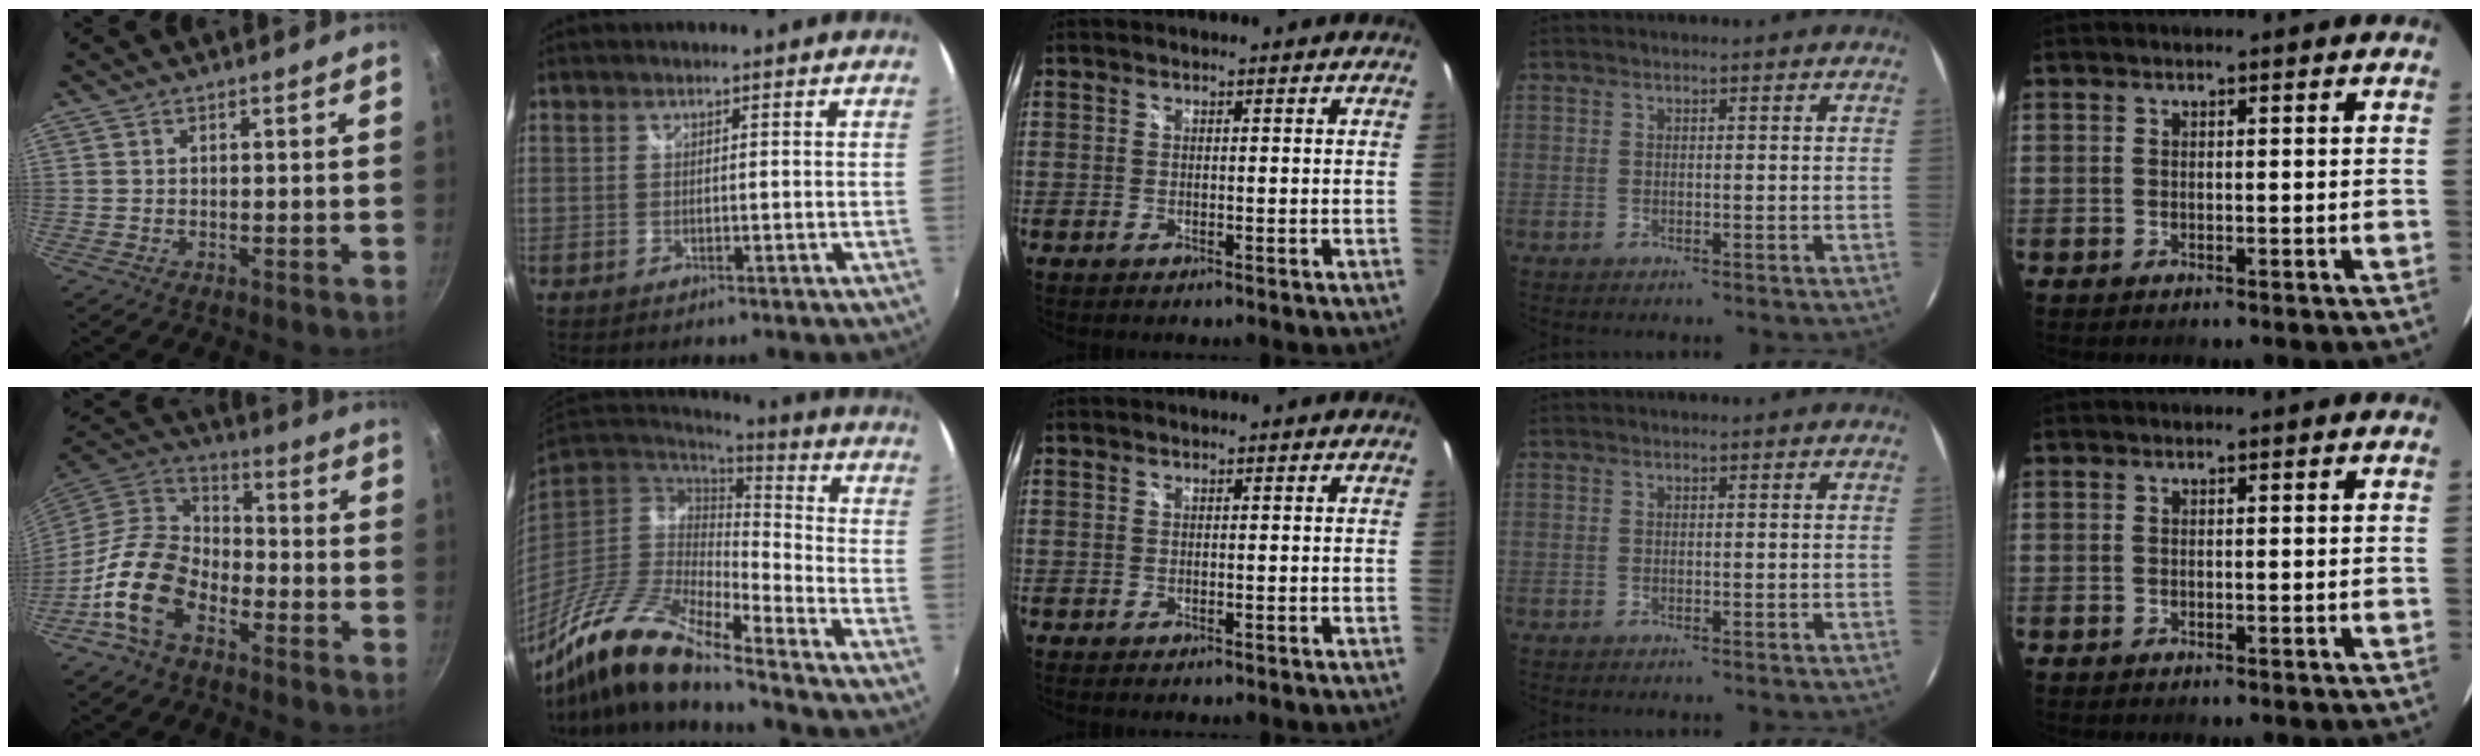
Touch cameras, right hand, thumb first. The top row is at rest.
{"thumb": {"total": 14.6, "force": [-7.4, 8.9, 9.0], "torque": [-0.147, 0.059, -0.164]}, "index": {"total": 16.8, "force": [-12.1, 2.6, 11.2], "torque": [-0.211, -0.026, -0.245]}}